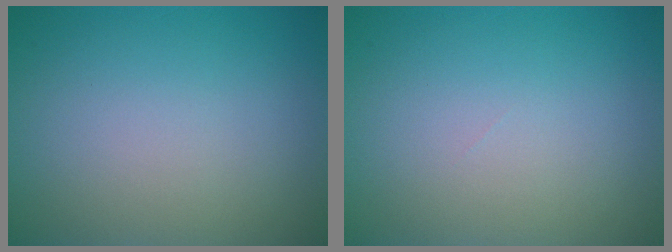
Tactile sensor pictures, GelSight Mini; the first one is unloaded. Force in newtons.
{"total": 0.0}